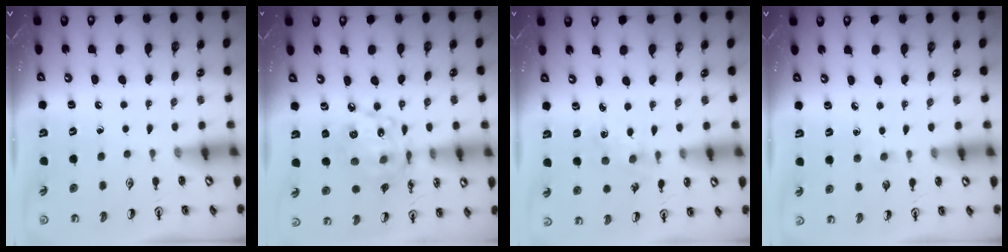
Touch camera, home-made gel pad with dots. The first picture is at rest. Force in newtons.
{"total": 15.7, "press": 15.7, "slide": 1.1}
{"total": 2.0, "press": 2.0, "slide": 0.4}
{"total": 3.9, "press": 3.9, "slide": 0.6}